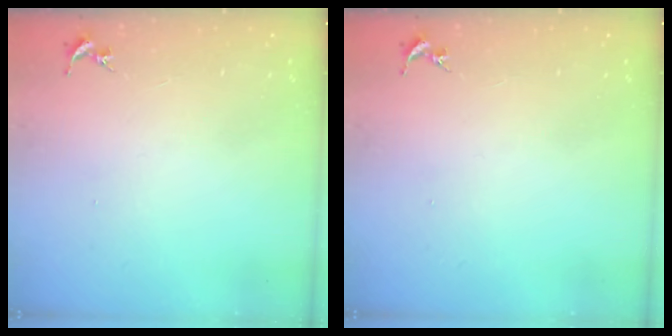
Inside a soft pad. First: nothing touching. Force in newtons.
{"total": 0.0}